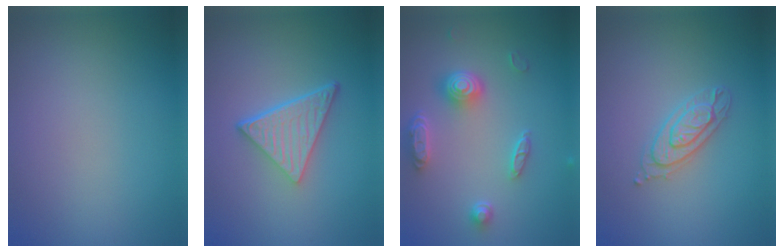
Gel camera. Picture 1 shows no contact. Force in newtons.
{"total": 4.9, "press": 3.5, "slide": 3.4}
{"total": 4.5, "press": 3.6, "slide": 2.7}
{"total": 2.3, "press": 2.2, "slide": 0.5}